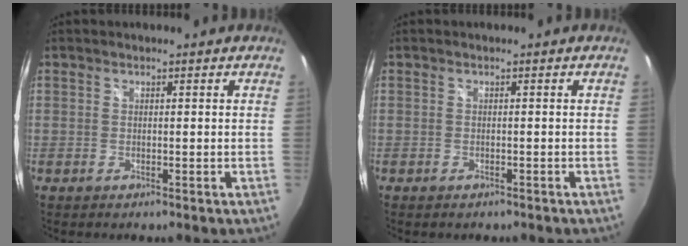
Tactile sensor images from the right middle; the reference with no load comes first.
{"total": 1.4, "force": [-1.1, 0.7, 0.5], "torque": [-0.012, -0.006, -0.014]}